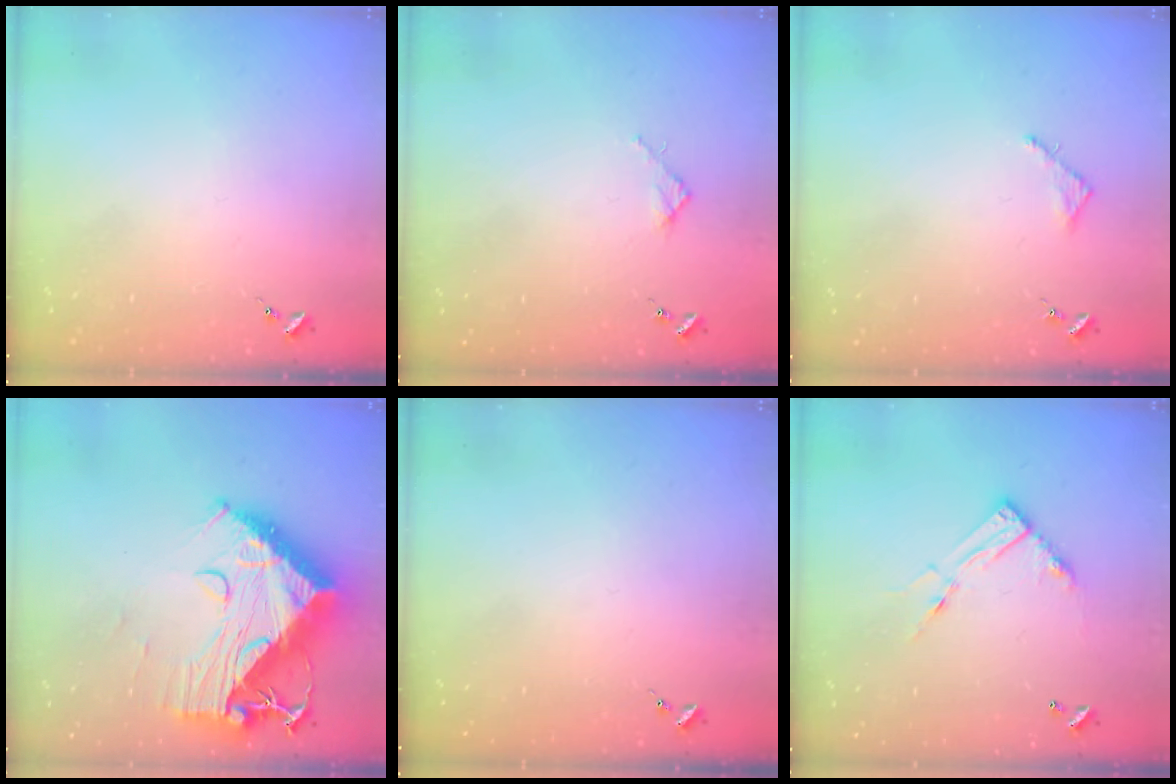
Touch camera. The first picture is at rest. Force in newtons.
{"total": 2.7, "press": 2.7, "slide": 0.3}
{"total": 2.5, "press": 2.5, "slide": 0.2}
{"total": 21.2, "press": 21.1, "slide": 2.0}
{"total": 0.0}
{"total": 11.2, "press": 11.2, "slide": 0.9}